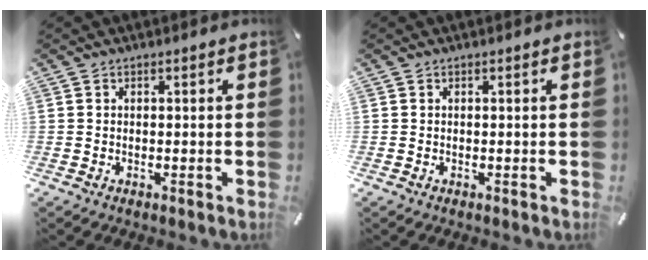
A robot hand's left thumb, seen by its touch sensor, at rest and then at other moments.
{"total": 0.0}